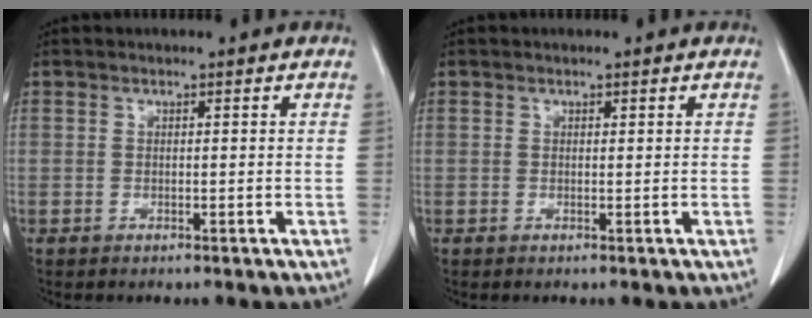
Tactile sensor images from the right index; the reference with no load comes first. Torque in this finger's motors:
{"motor_torque": [-0.14, 0.19, -0.02, 0.00]}